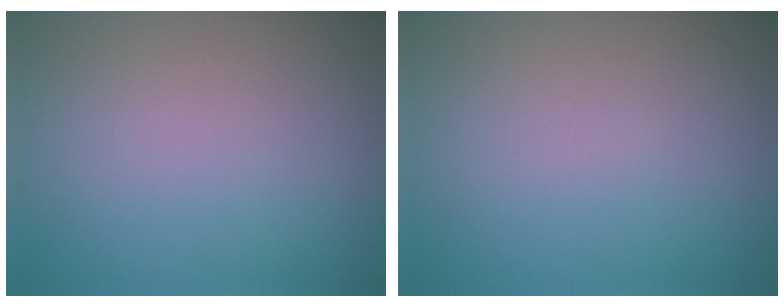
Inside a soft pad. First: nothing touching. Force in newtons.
{"total": 0.0}